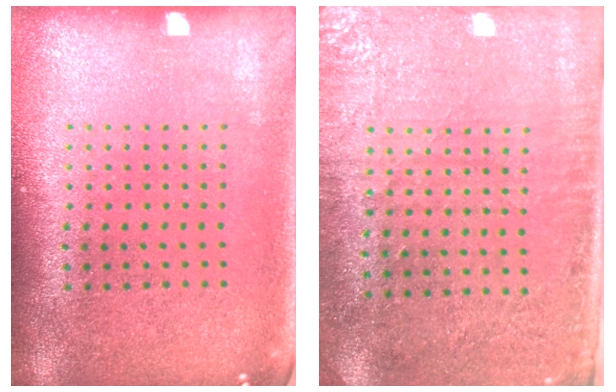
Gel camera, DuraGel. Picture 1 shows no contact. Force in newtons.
{"total": 2.8, "press": 2.4, "slide": 1.4}